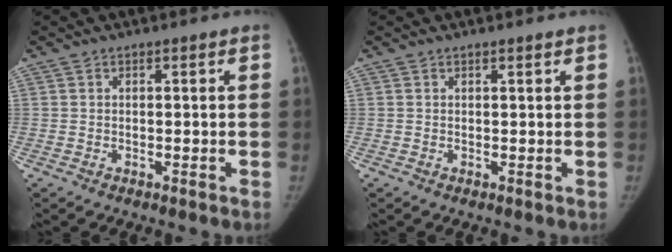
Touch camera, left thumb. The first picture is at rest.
{"total": 0.7, "force": [0.6, 0.0, 0.4], "torque": [-0.008, -0.003, 0.010]}